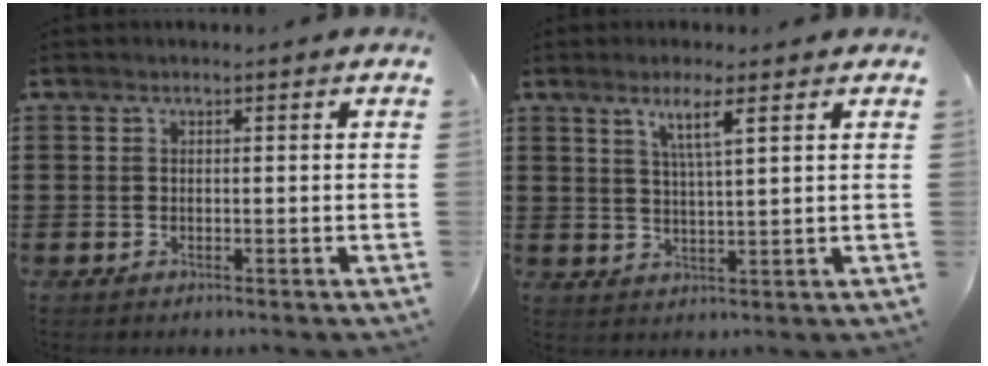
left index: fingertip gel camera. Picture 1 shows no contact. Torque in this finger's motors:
{"motor_torque": [0.14, -0.12, 0.19, 0.03]}